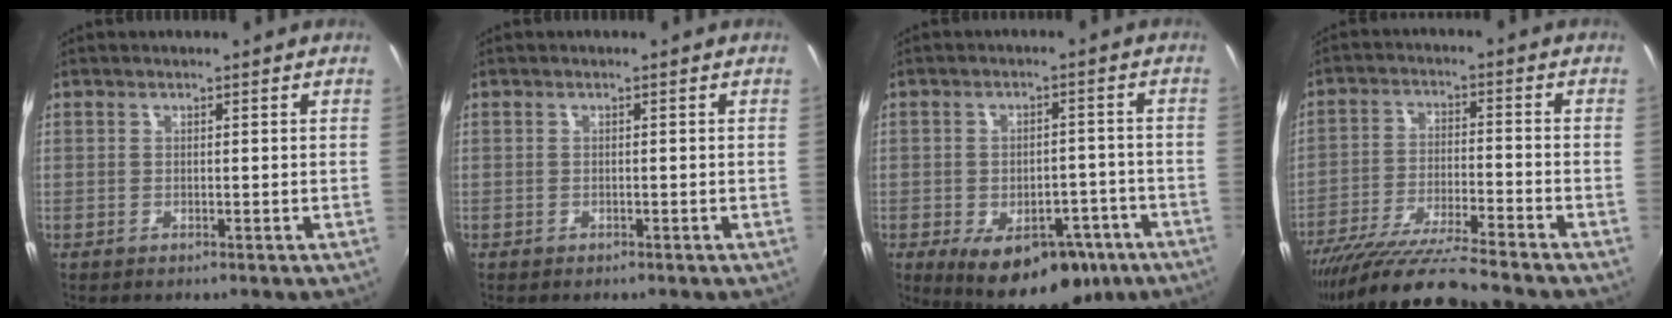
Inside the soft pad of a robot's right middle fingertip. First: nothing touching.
{"total": 0.6, "force": [-0.5, 0.3, 0.1], "torque": [-0.005, -0.002, -0.009]}
{"total": 15.4, "force": [-8.6, 8.5, 9.5], "torque": [-0.156, -0.008, -0.103]}
{"total": 13.4, "force": [-11.8, -0.5, 6.3], "torque": [-0.135, -0.025, -0.211]}